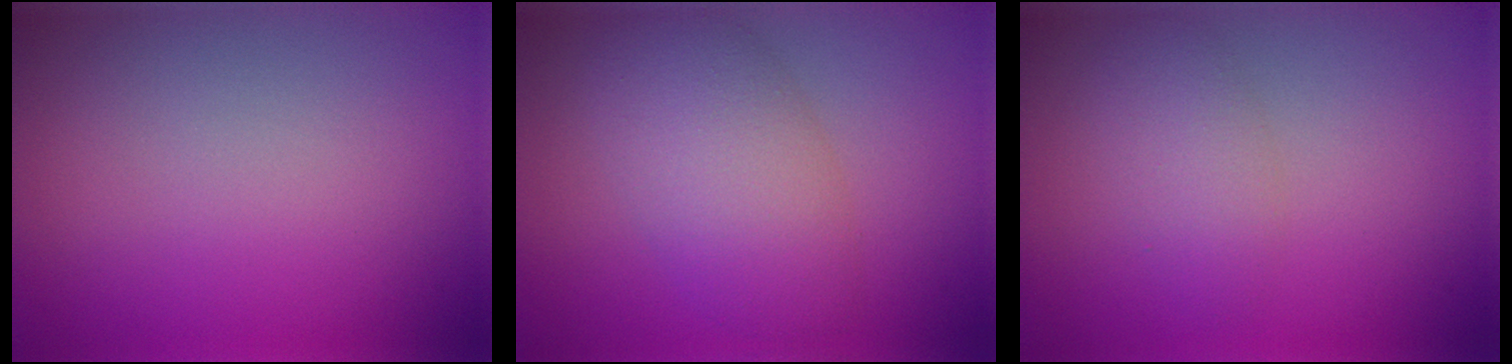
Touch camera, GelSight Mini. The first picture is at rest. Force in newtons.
{"total": 5.7, "press": 5.7, "slide": 0.3}
{"total": 2.4, "press": 2.4, "slide": 0.1}